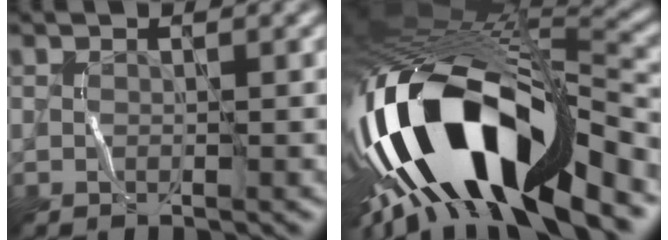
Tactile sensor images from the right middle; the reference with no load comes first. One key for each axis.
{"total": 18.3, "fx": -5.2, "fy": 7.6, "fz": 15.8, "tx": -0.301, "ty": -0.008, "tz": -0.078}